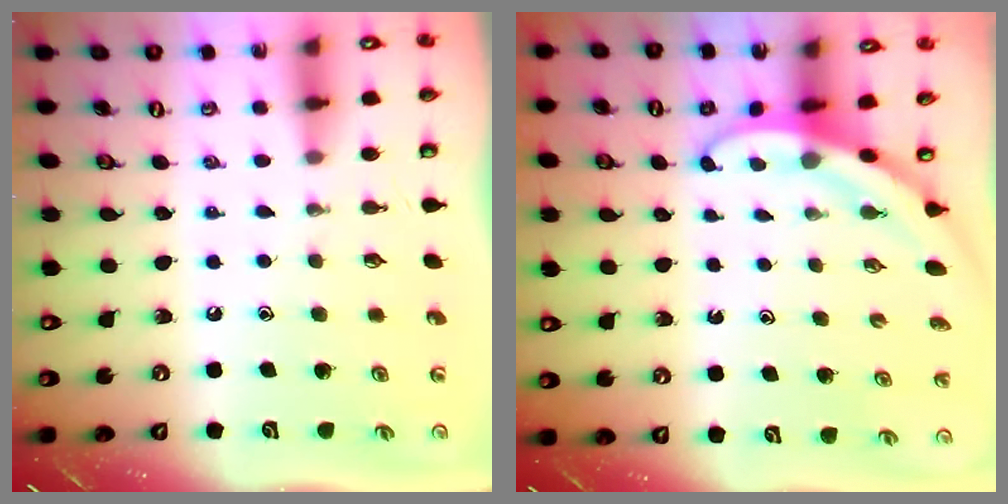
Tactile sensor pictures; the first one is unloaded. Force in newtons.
{"total": 3.1, "press": 3.1, "slide": 0.1}